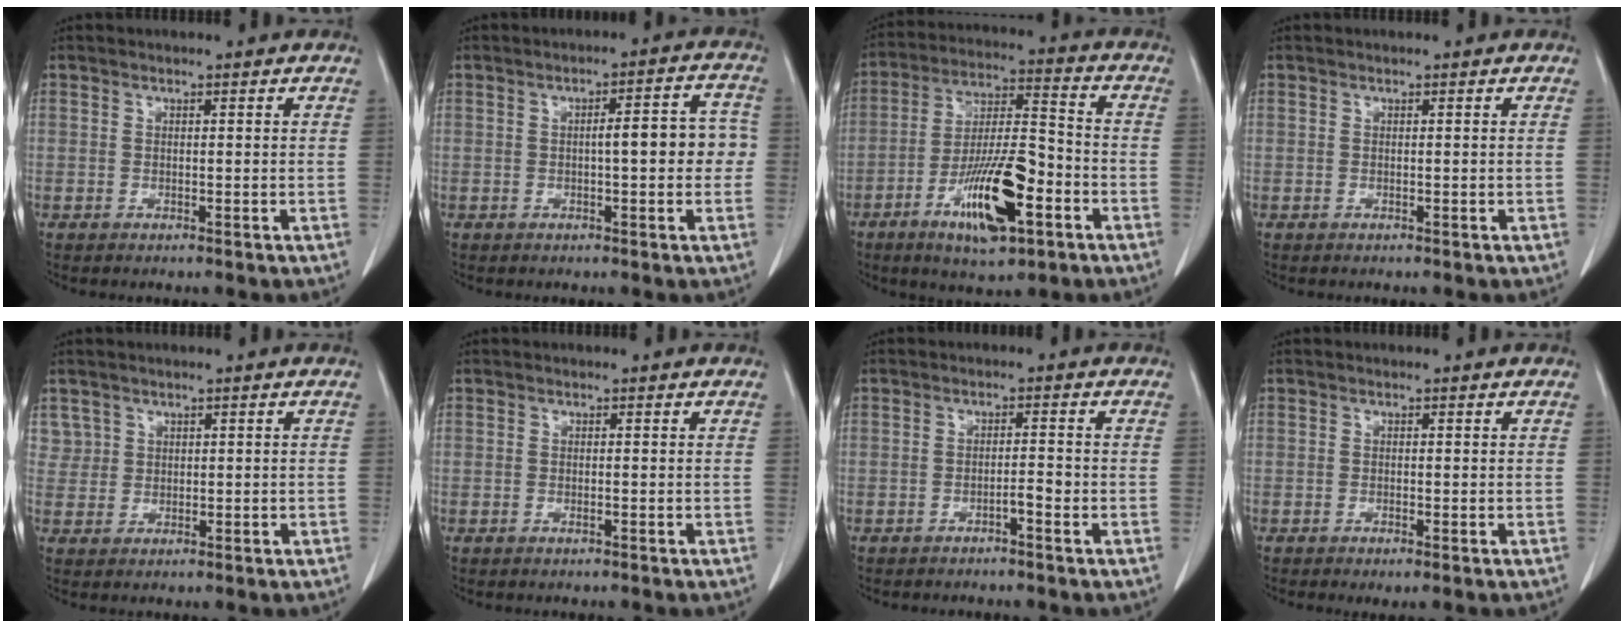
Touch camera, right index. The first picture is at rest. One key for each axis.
{"total": 6.8, "fx": -0.3, "fy": 1.8, "fz": 6.5, "tx": -0.085, "ty": 0.030, "tz": -0.004}
{"total": 14.4, "fx": -6.3, "fy": 3.6, "fz": 12.5, "tx": -0.230, "ty": -0.004, "tz": -0.104}
{"total": 0.0}
{"total": 2.5, "fx": 1.3, "fy": 2.1, "fz": -0.2, "tx": 0.015, "ty": 0.009, "tz": 0.020}
{"total": 0.0}
{"total": 1.8, "fx": -1.0, "fy": 0.1, "fz": 1.5, "tx": -0.022, "ty": 0.002, "tz": -0.020}
{"total": 1.2, "fx": -0.5, "fy": 0.3, "fz": 1.0, "tx": -0.017, "ty": -0.002, "tz": -0.006}